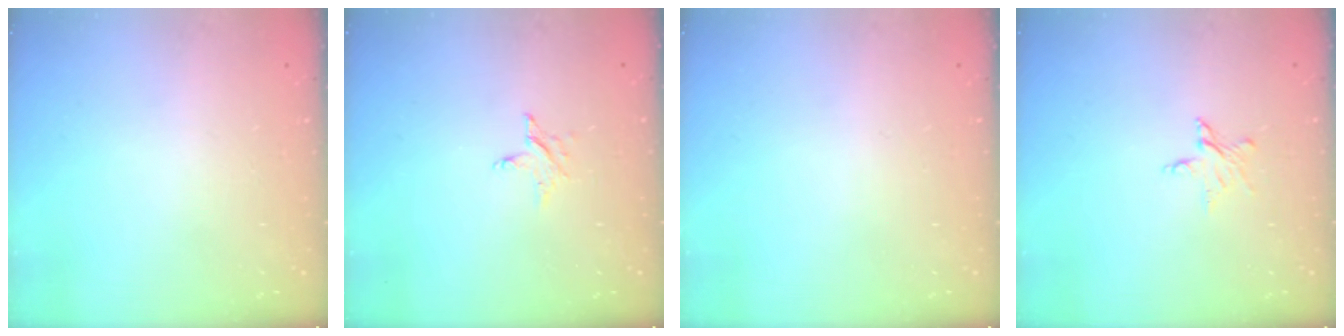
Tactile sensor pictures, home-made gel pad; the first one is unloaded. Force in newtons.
{"total": 2.4, "press": 2.4, "slide": 0.1}
{"total": 0.0}
{"total": 5.2, "press": 5.1, "slide": 0.3}